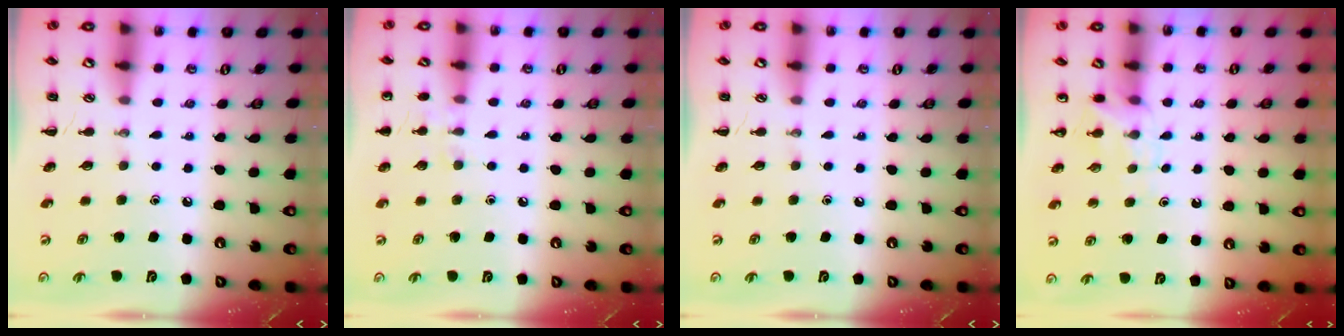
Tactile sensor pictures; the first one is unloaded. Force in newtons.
{"total": 5.3, "press": 5.0, "slide": 1.8}
{"total": 0.0}
{"total": 3.6, "press": 3.4, "slide": 1.2}